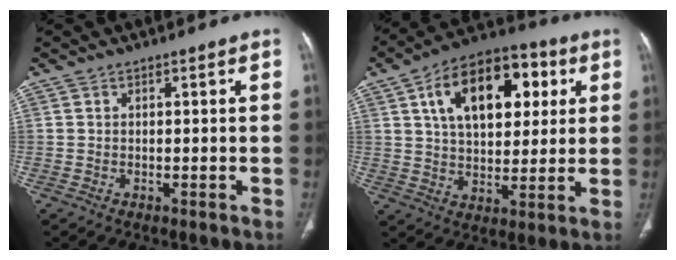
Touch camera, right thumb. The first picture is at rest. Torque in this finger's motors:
{"motor_torque": [-0.93, 1.75, 0.90, 0.54, 0.40]}